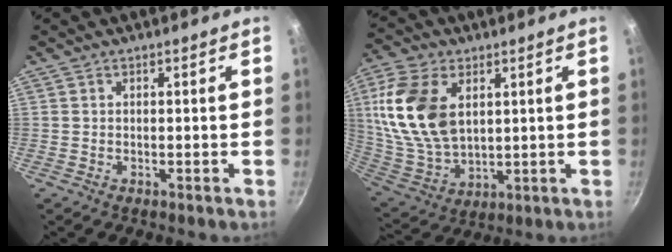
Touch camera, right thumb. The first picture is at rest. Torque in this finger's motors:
{"motor_torque": [-0.94, 1.77, 1.45, 0.12, 0.20]}